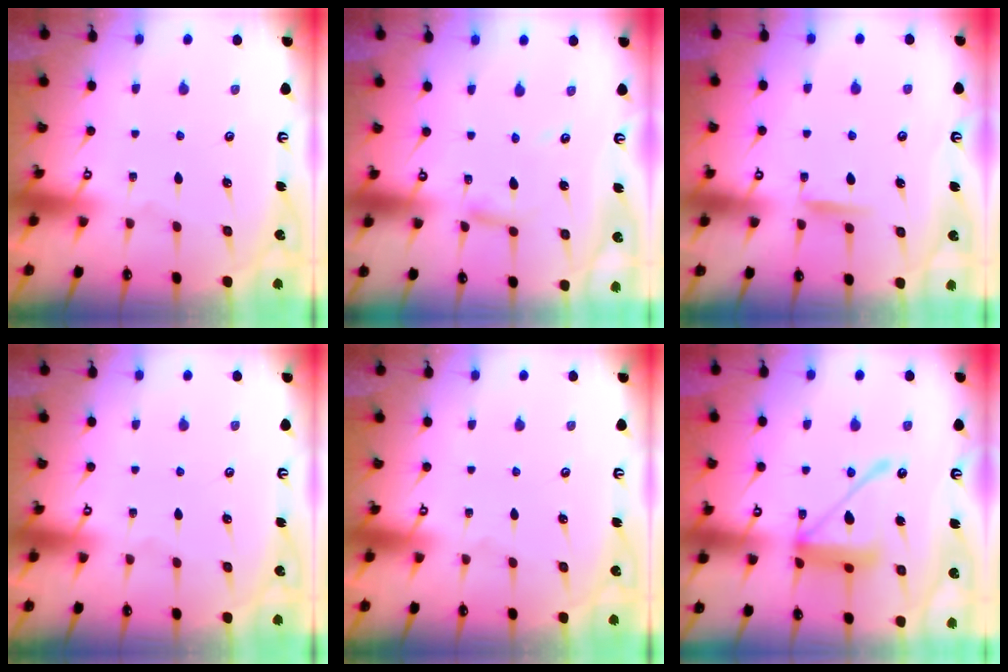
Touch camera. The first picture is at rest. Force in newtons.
{"total": 2.8, "press": 2.7, "slide": 0.3}
{"total": 7.2, "press": 7.2, "slide": 0.9}
{"total": 0.0}
{"total": 0.0}
{"total": 14.8, "press": 14.7, "slide": 1.5}